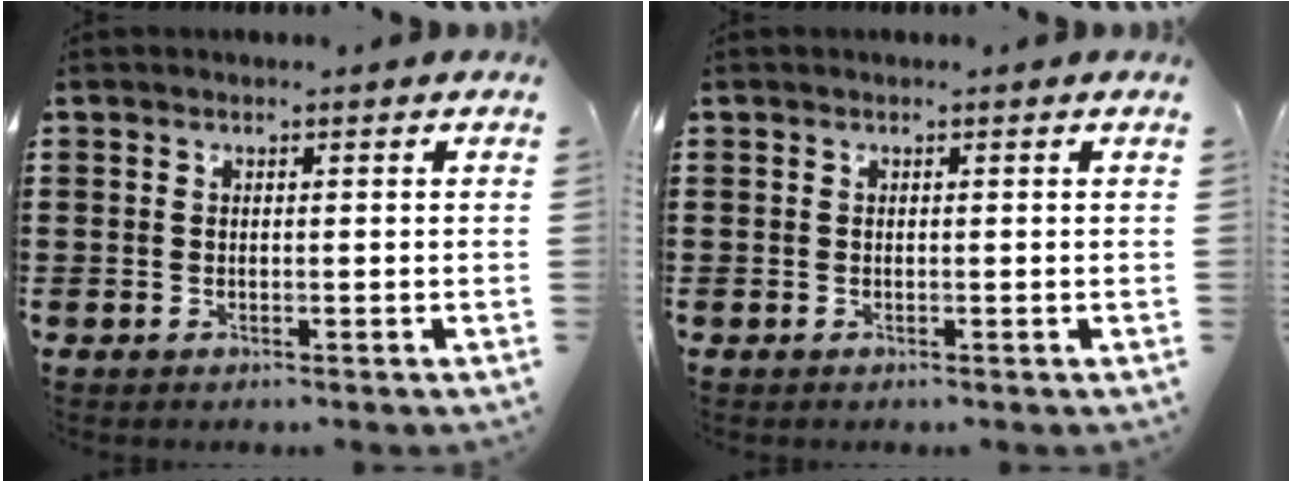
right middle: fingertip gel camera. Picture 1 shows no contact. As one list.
[{"total": 0.0}]